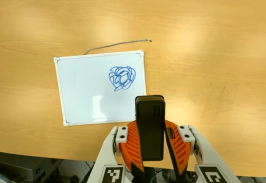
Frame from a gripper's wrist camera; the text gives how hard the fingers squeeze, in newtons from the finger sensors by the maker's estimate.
{"total": 8.2, "left": 7.9, "right": 8.5}